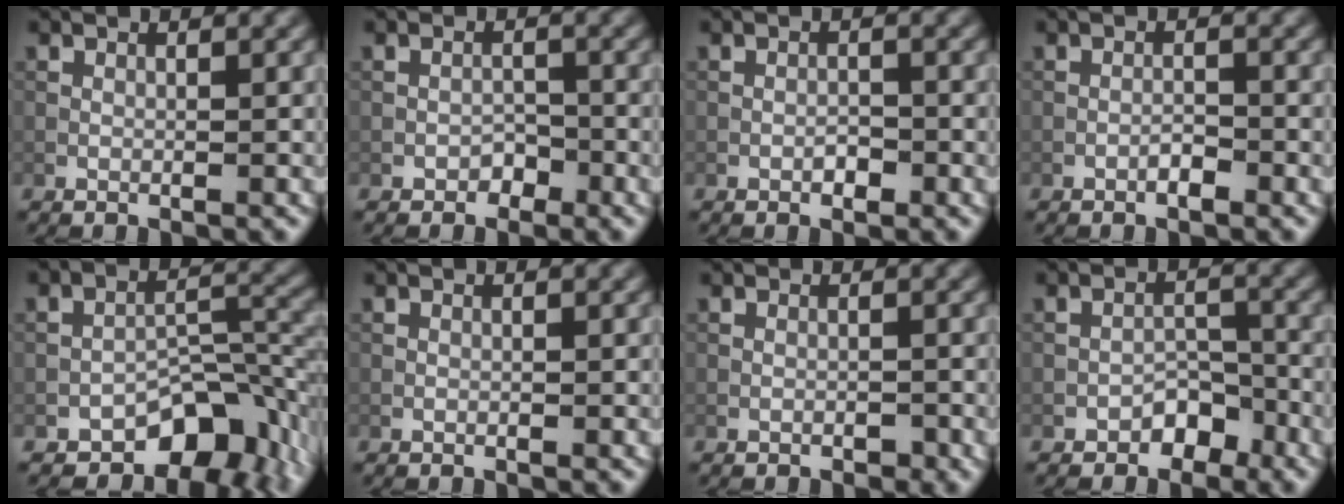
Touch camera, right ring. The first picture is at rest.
{"total": 1.3, "force": [-0.8, 0.9, 0.3], "torque": [0.003, 0.003, -0.014]}
{"total": 1.1, "force": [-0.6, 0.5, 0.8], "torque": [-0.012, 0.002, -0.011]}
{"total": 1.1, "force": [-0.8, 0.3, 0.8], "torque": [-0.015, 0.002, -0.015]}
{"total": 8.0, "force": [-4.9, 4.3, 4.6], "torque": [-0.043, -0.001, -0.083]}
{"total": 0.0}
{"total": 0.6, "force": [-0.4, 0.4, 0.3], "torque": [-0.003, -0.002, -0.006]}
{"total": 2.5, "force": [-1.8, 1.5, 1.0], "torque": [-0.008, 0.011, -0.028]}